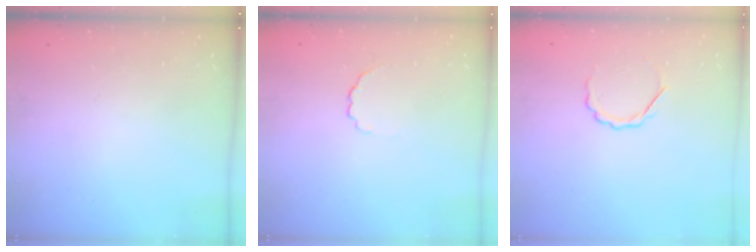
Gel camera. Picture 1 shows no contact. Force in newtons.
{"total": 2.9, "press": 2.7, "slide": 1.0}
{"total": 4.2, "press": 4.1, "slide": 0.8}